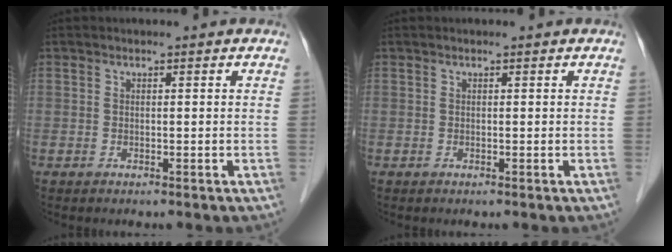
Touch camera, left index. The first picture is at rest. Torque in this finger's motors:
{"motor_torque": [-0.01, 0.00, 0.02, 0.00]}